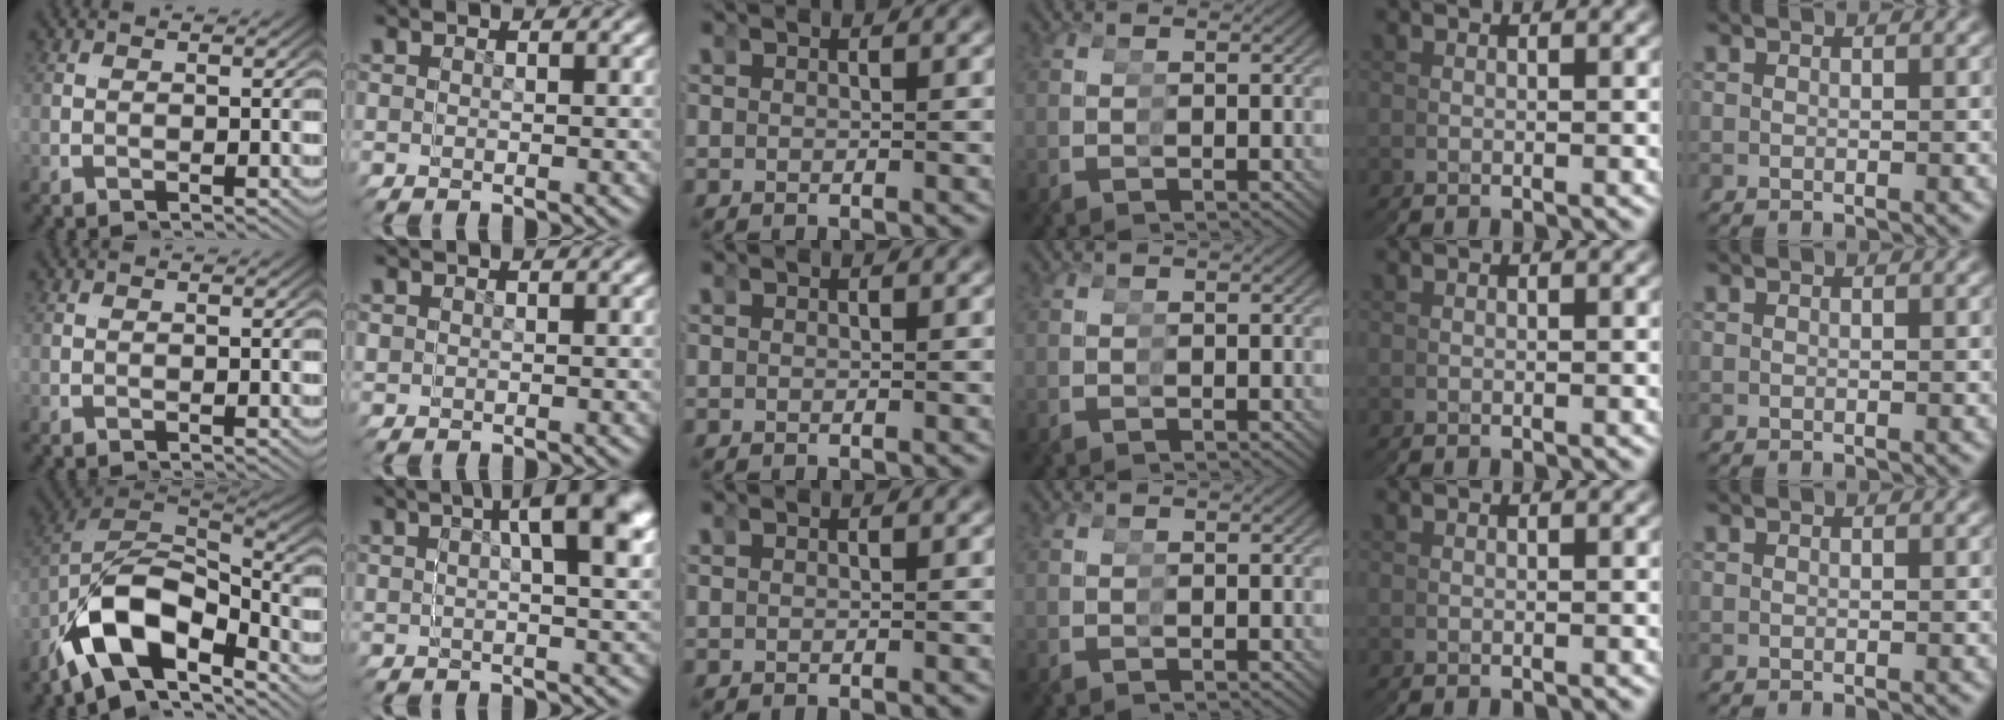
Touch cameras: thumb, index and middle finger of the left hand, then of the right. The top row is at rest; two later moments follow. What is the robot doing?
{"motion": "grasp_and_lifting", "object": "toy banana"}